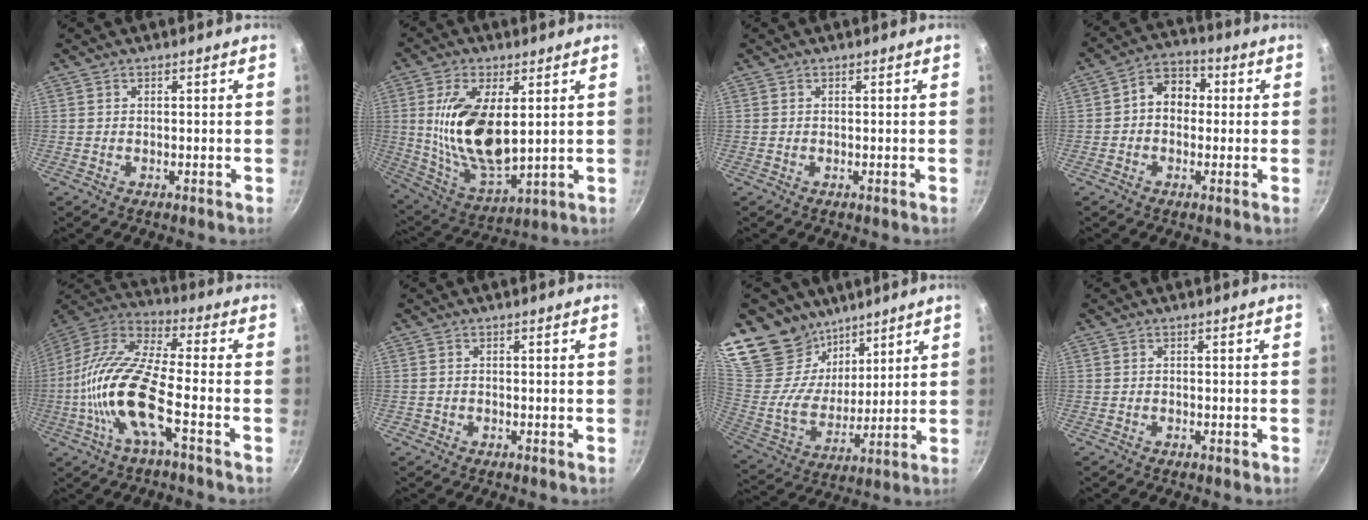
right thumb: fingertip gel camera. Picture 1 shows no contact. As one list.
[{"total": 17.2, "force": [2.9, 8.4, 14.8], "torque": [-0.269, -0.022, 0.065]}, {"total": 0.0}, {"total": 7.5, "force": [0.4, 5.9, 4.5], "torque": [-0.030, 0.021, -0.013]}, {"total": 17.1, "force": [-4.9, 5.1, 15.5], "torque": [-0.304, 0.040, -0.111]}, {"total": 0.7, "force": [-0.4, 0.5, 0.0], "torque": [-0.002, 0.006, -0.004]}, {"total": 20.7, "force": [15.9, 11.9, 5.8], "torque": [-0.090, -0.086, 0.306]}, {"total": 0.9, "force": [-0.5, -0.6, -0.4], "torque": [0.005, 0.000, -0.004]}]